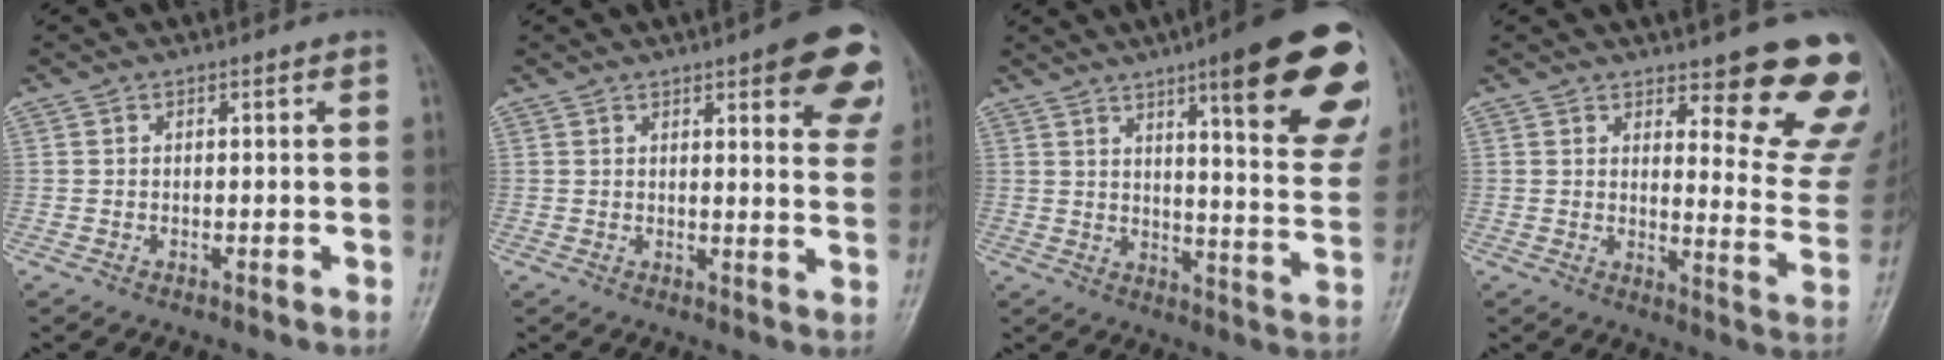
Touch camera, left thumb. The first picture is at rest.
{"total": 12.8, "force": [6.7, 3.8, 10.2], "torque": [-0.086, -0.026, 0.072]}
{"total": 23.8, "force": [12.3, 4.9, 19.7], "torque": [-0.230, -0.048, 0.161]}
{"total": 14.6, "force": [10.6, 4.2, 9.2], "torque": [-0.062, -0.086, 0.125]}